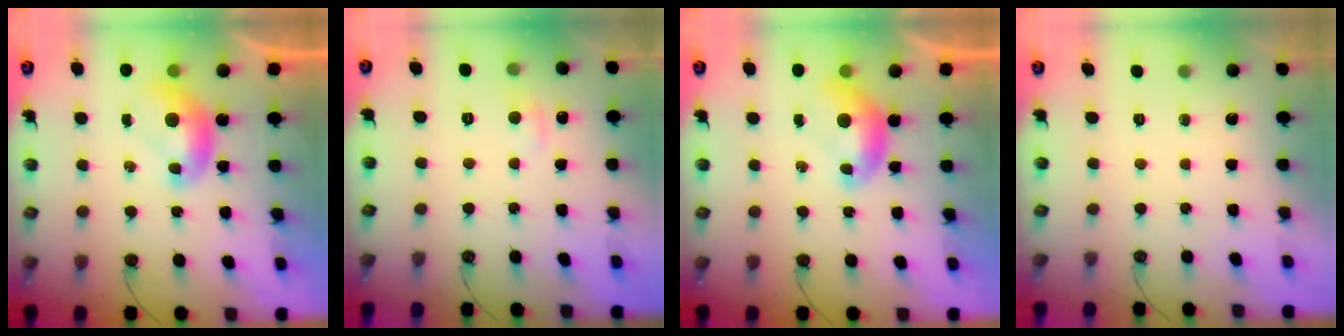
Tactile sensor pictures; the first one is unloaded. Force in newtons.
{"total": 1.2, "press": 0.9, "slide": 0.8}
{"total": 0.0}
{"total": 0.0}